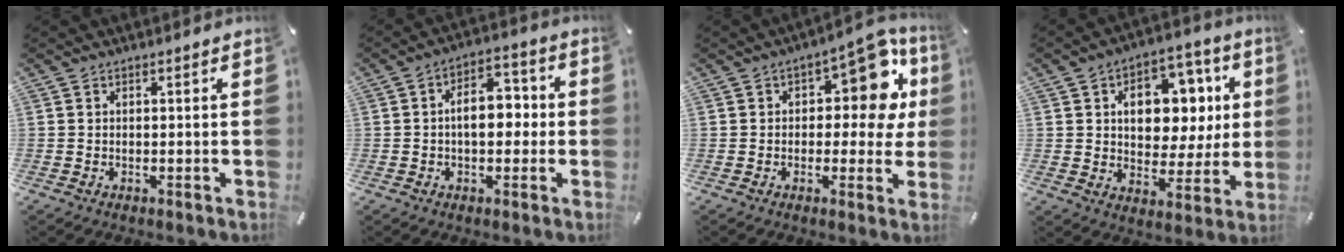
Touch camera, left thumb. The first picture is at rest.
{"total": 8.9, "force": [-0.4, 5.5, 7.0], "torque": [-0.084, 0.004, -0.012]}
{"total": 13.5, "force": [4.4, 7.6, 10.2], "torque": [-0.118, -0.031, 0.073]}
{"total": 13.5, "force": [3.6, 10.2, 8.1], "torque": [-0.110, -0.015, 0.065]}